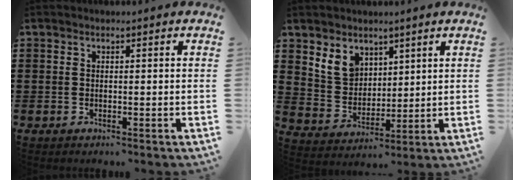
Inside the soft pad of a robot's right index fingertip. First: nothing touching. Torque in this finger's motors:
{"motor_torque": [0.64, 0.61, 0.17, 0.11]}